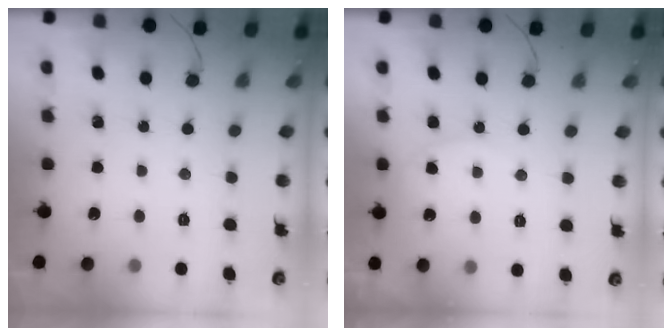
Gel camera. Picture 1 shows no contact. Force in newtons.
{"total": 7.1, "press": 7.1, "slide": 0.9}